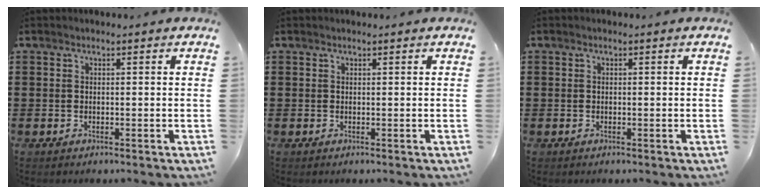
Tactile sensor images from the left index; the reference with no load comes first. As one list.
[{"total": 0.0}, {"total": 0.0}]